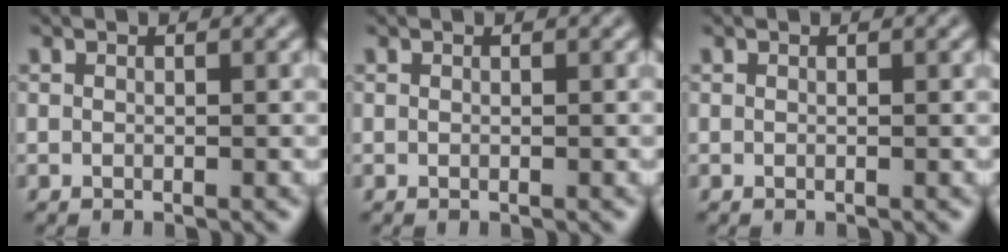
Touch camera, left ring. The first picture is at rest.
{"total": 0.0}
{"total": 0.0}